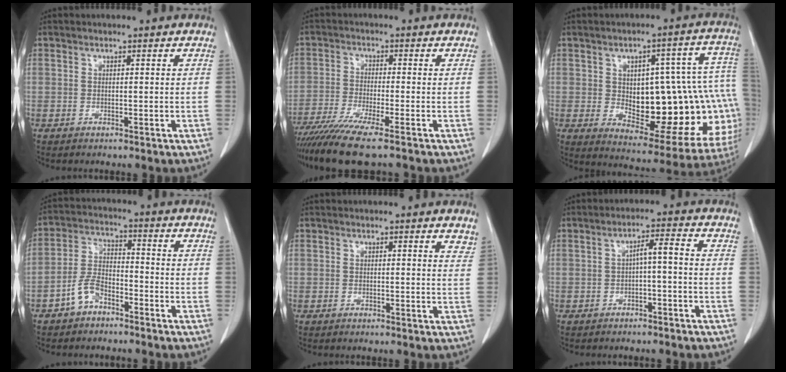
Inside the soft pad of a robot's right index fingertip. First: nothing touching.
{"total": 10.0, "force": [-7.8, -0.5, 6.3], "torque": [-0.104, -0.026, -0.131]}
{"total": 24.4, "force": [-1.6, 10.0, 22.2], "torque": [-0.218, 0.041, 0.011]}
{"total": 5.7, "force": [-3.5, 3.2, 3.2], "torque": [-0.073, 0.013, -0.067]}
{"total": 2.4, "force": [2.2, 0.4, 0.9], "torque": [-0.011, -0.012, 0.011]}
{"total": 3.2, "force": [-0.7, 0.3, 3.1], "torque": [-0.050, 0.015, -0.009]}